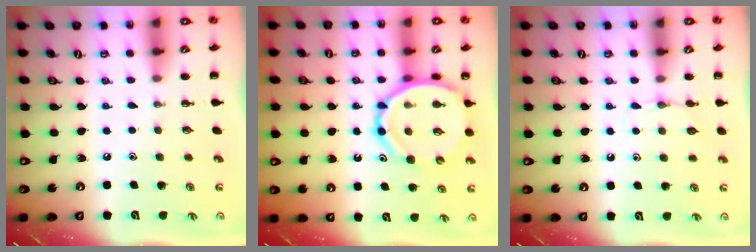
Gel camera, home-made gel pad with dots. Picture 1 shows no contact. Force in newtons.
{"total": 14.3, "press": 13.8, "slide": 3.8}
{"total": 3.7, "press": 3.5, "slide": 1.3}